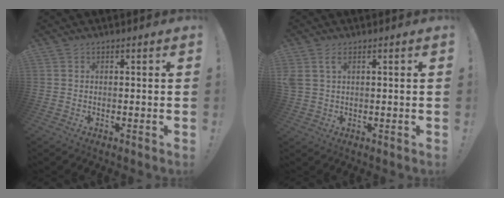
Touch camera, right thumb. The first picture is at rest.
{"total": 3.1, "force": [1.3, 1.6, 2.3], "torque": [-0.042, 0.000, 0.026]}